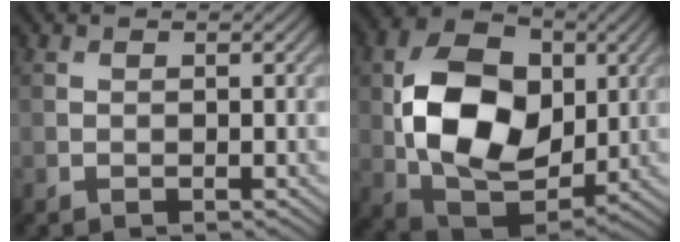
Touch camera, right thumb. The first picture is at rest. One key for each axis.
{"total": 13.8, "fx": 1.2, "fy": 9.6, "fz": 9.8, "tx": -0.196, "ty": 0.000, "tz": 0.025}